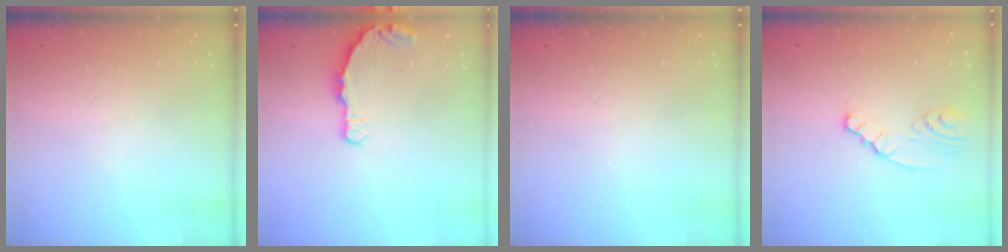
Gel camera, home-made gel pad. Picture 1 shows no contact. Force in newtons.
{"total": 4.5, "press": 4.5, "slide": 0.1}
{"total": 0.0}
{"total": 2.2, "press": 2.2, "slide": 0.1}